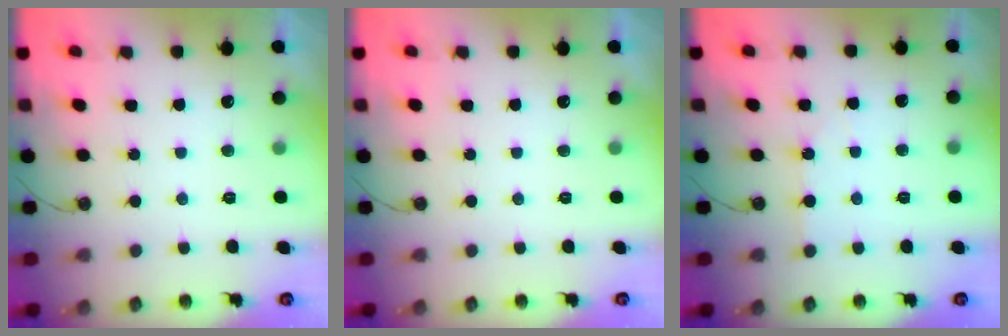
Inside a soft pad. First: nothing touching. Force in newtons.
{"total": 0.6, "press": 0.1, "slide": 0.5}
{"total": 3.2, "press": 3.2, "slide": 0.5}